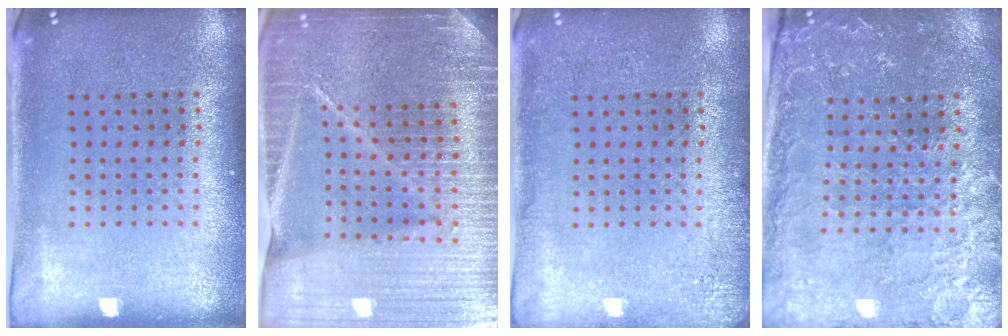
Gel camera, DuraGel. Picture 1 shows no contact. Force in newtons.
{"total": 5.8, "press": 5.1, "slide": 2.9}
{"total": 1.8, "press": 1.8, "slide": 0.3}
{"total": 1.5, "press": 1.4, "slide": 0.5}